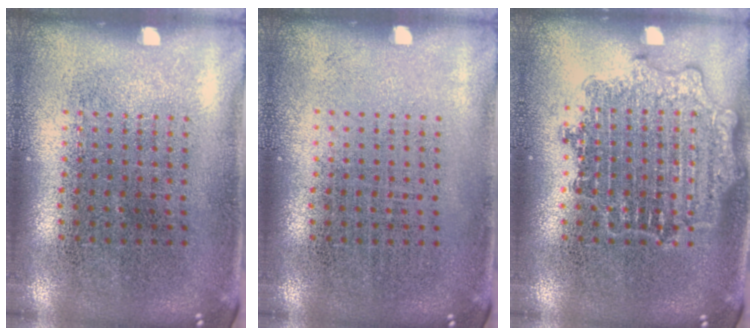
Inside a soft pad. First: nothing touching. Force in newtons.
{"total": 0.0}
{"total": 2.8, "press": 2.8, "slide": 0.5}